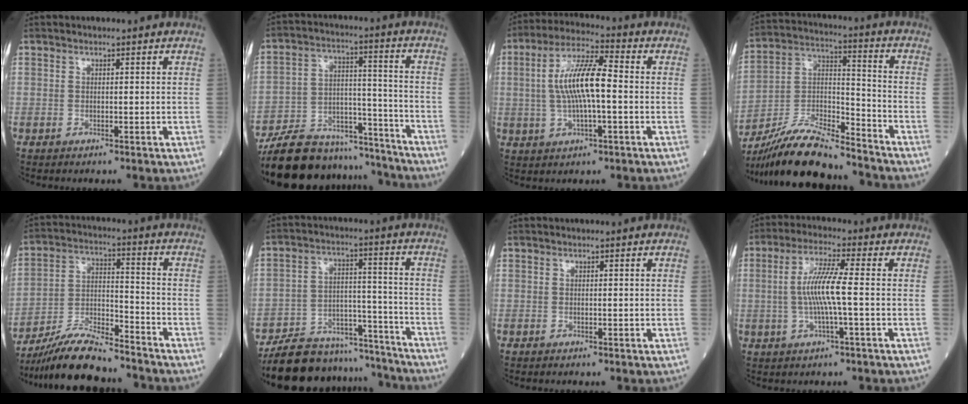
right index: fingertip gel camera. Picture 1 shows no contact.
{"total": 18.8, "force": [-17.5, 5.4, 4.5], "torque": [-0.097, 0.026, -0.274]}
{"total": 10.1, "force": [0.1, 2.1, 9.9], "torque": [-0.195, 0.014, 0.000]}
{"total": 16.4, "force": [-15.0, 2.0, 6.3], "torque": [-0.123, 0.010, -0.276]}
{"total": 13.0, "force": [-12.0, 1.4, 4.8], "torque": [-0.092, 0.002, -0.219]}
{"total": 16.7, "force": [-15.8, 4.5, 3.0], "torque": [-0.041, 0.039, -0.237]}
{"total": 0.0}
{"total": 7.4, "force": [-0.4, 0.0, 7.4], "torque": [-0.151, 0.003, -0.010]}